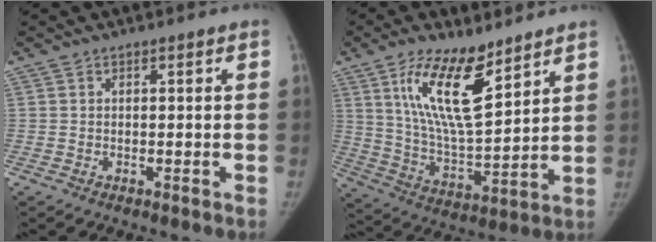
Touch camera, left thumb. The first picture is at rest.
{"total": 16.0, "force": [9.2, 5.4, 11.9], "torque": [-0.191, -0.058, 0.180]}